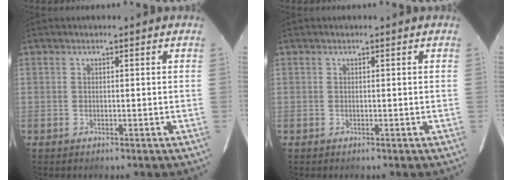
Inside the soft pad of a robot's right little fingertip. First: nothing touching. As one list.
[{"total": 0.0}]